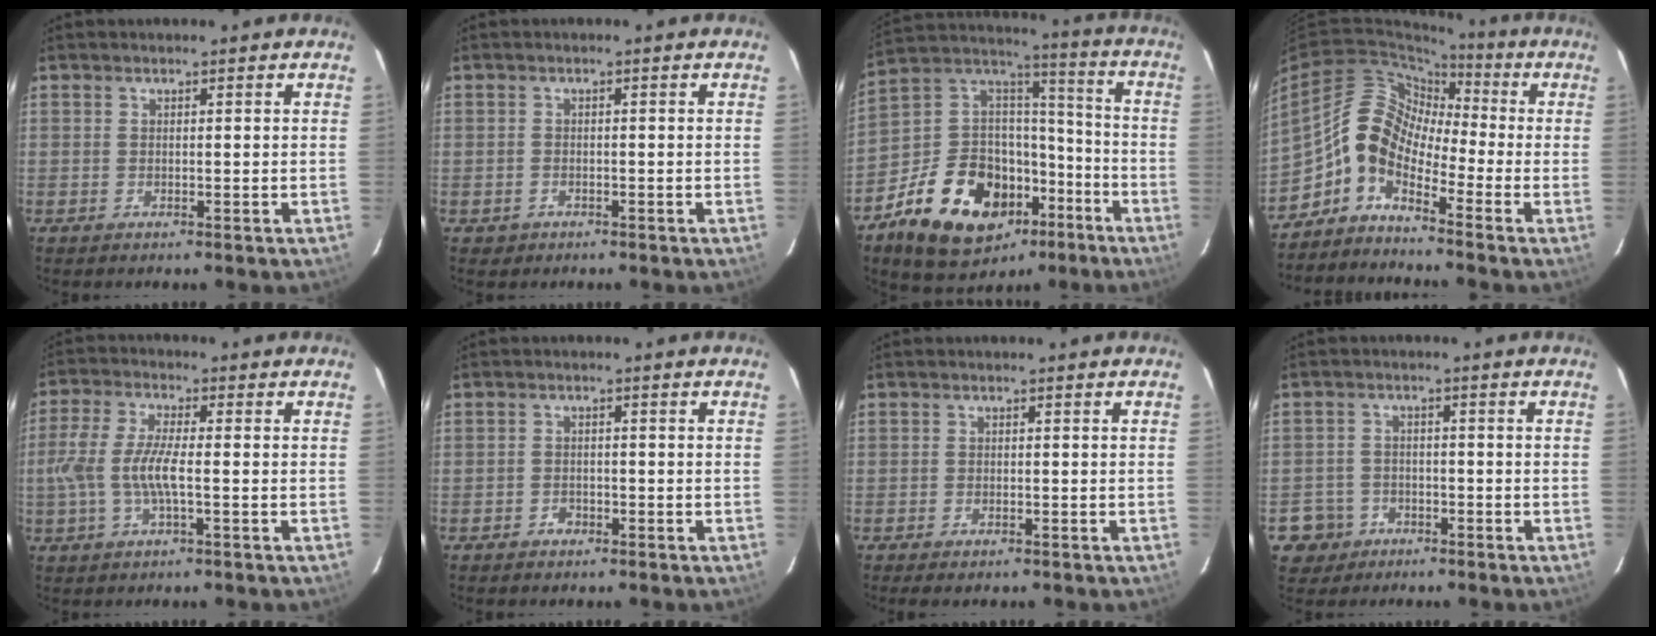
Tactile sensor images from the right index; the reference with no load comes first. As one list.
[{"total": 2.0, "force": [-1.1, 1.7, 0.4], "torque": [-0.013, 0.001, -0.011]}, {"total": 24.1, "force": [-12.1, 15.7, 13.7], "torque": [-0.293, 0.041, -0.178]}, {"total": 8.0, "force": [-3.9, 4.8, 5.0], "torque": [-0.083, 0.021, -0.097]}, {"total": 8.4, "force": [-1.3, 2.1, 8.0], "torque": [-0.170, 0.001, -0.028]}, {"total": 2.1, "force": [-1.5, 1.4, 0.3], "torque": [-0.007, 0.002, -0.023]}, {"total": 1.7, "force": [-1.3, 0.7, 0.8], "torque": [-0.019, -0.005, -0.026]}, {"total": 5.8, "force": [-2.9, 5.0, 0.4], "torque": [-0.026, 0.021, -0.047]}]